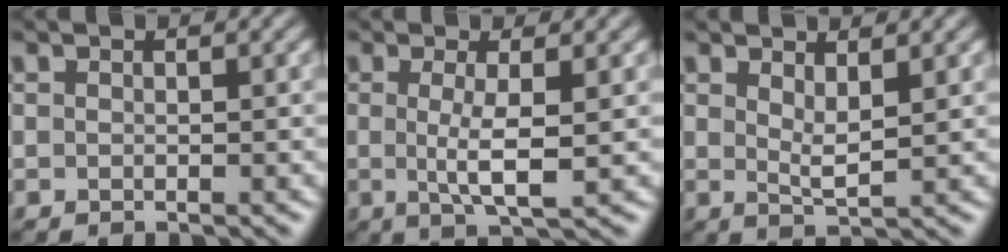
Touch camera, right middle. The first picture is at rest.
{"total": 3.4, "force": [0.1, 0.6, 3.4], "torque": [-0.063, -0.007, 0.004]}
{"total": 2.1, "force": [1.1, 0.5, 1.7], "torque": [-0.033, -0.009, 0.023]}